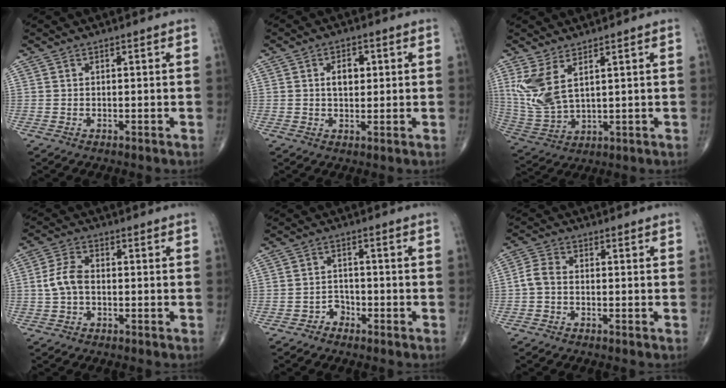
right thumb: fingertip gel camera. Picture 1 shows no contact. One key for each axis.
{"total": 4.4, "fx": 0.8, "fy": 2.8, "fz": 3.3, "tx": -0.042, "ty": 0.001, "tz": 0.012}
{"total": 9.4, "fx": 4.0, "fy": 4.0, "fz": 7.4, "tx": -0.169, "ty": -0.022, "tz": 0.096}
{"total": 5.2, "fx": -0.4, "fy": 3.3, "fz": 4.0, "tx": -0.087, "ty": 0.016, "tz": -0.013}
{"total": 2.5, "fx": -1.6, "fy": 1.8, "fz": 0.4, "tx": 0.004, "ty": 0.015, "tz": -0.034}
{"total": 3.4, "fx": -0.7, "fy": 2.3, "fz": 2.4, "tx": -0.049, "ty": 0.010, "tz": -0.022}